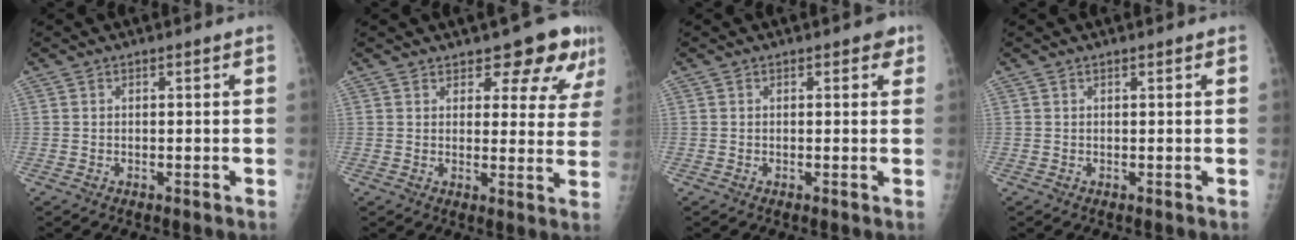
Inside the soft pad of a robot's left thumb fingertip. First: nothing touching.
{"total": 9.8, "force": [7.3, 4.1, 5.1], "torque": [-0.027, -0.041, 0.082]}
{"total": 1.7, "force": [0.9, 1.1, 1.0], "torque": [0.006, 0.000, 0.005]}
{"total": 0.5, "force": [0.4, 0.1, 0.3], "torque": [-0.006, 0.000, 0.005]}